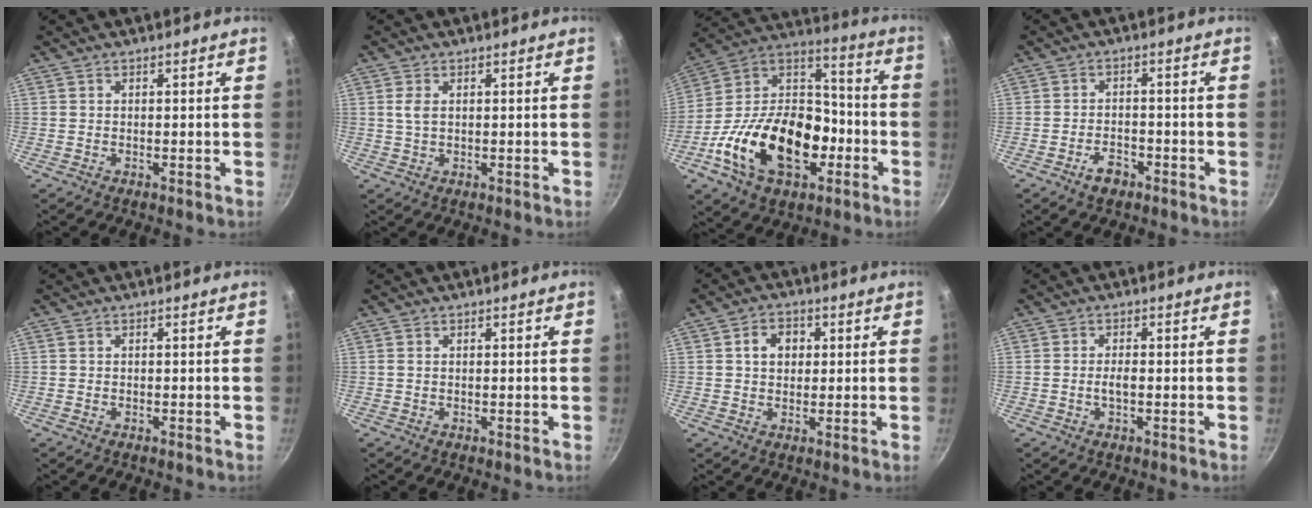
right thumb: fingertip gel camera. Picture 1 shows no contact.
{"total": 1.9, "force": [0.3, 1.2, 1.5], "torque": [-0.032, 0.001, 0.005]}
{"total": 26.1, "force": [-8.9, 16.7, 18.0], "torque": [-0.291, 0.068, -0.157]}
{"total": 4.0, "force": [-2.6, 2.3, 2.1], "torque": [-0.027, 0.020, -0.042]}
{"total": 0.0}
{"total": 0.6, "force": [0.1, 0.3, 0.4], "torque": [-0.009, 0.000, 0.002]}
{"total": 4.9, "force": [1.0, 3.8, 2.8], "torque": [-0.024, 0.006, 0.012]}
{"total": 2.0, "force": [-0.5, 0.8, 1.8], "torque": [-0.036, 0.008, -0.010]}